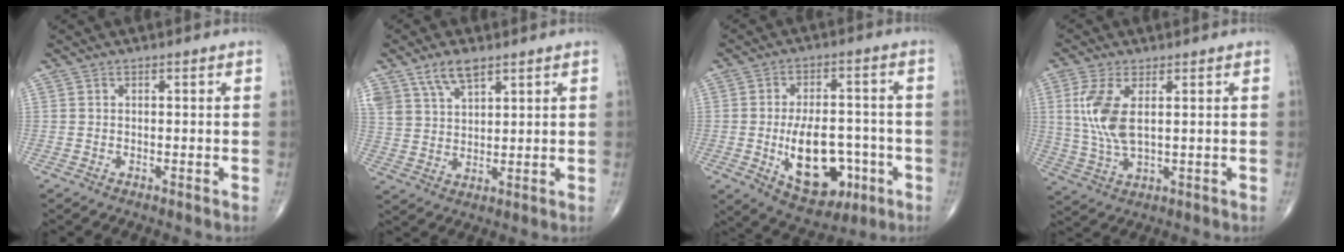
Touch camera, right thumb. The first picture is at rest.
{"total": 6.6, "force": [4.5, 2.9, 3.8], "torque": [-0.062, -0.021, 0.091]}
{"total": 15.3, "force": [-4.2, 8.8, 11.8], "torque": [-0.152, 0.020, -0.049]}
{"total": 9.1, "force": [2.1, 4.0, 8.0], "torque": [-0.184, -0.008, 0.049]}